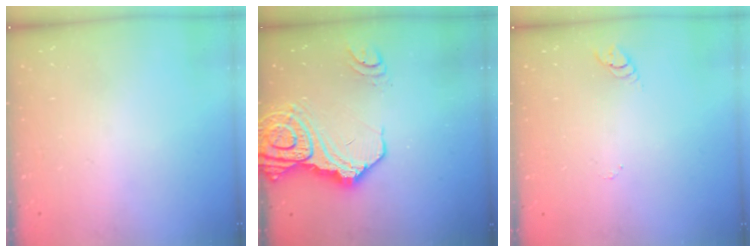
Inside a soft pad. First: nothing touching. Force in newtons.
{"total": 18.8, "press": 18.7, "slide": 2.5}
{"total": 2.9, "press": 2.9, "slide": 0.3}